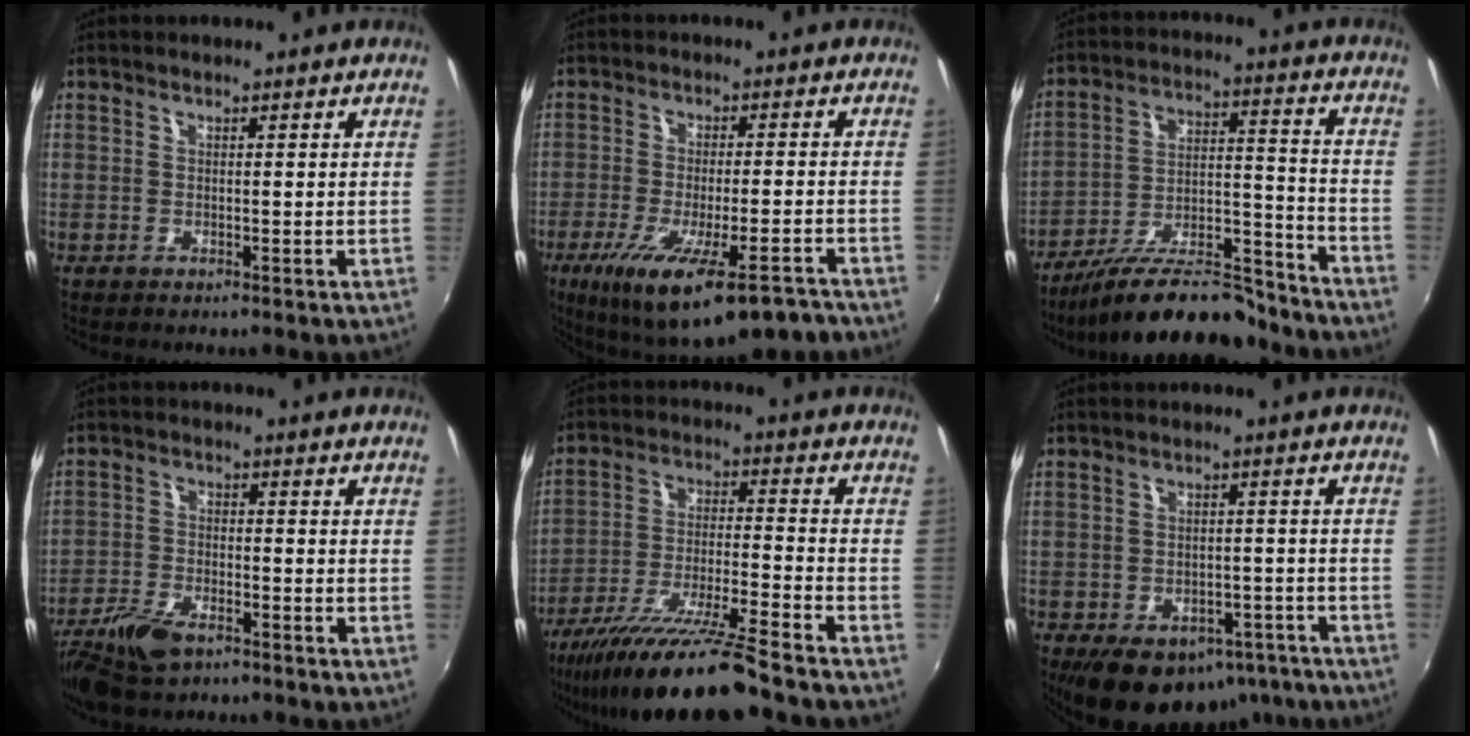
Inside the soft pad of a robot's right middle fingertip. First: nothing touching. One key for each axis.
{"total": 18.5, "fx": -12.0, "fy": 4.4, "fz": 13.4, "tx": -0.238, "ty": -0.062, "tz": -0.175}
{"total": 20.4, "fx": -17.2, "fy": 5.1, "fz": 9.6, "tx": -0.166, "ty": 0.002, "tz": -0.254}
{"total": 8.7, "fx": -6.1, "fy": 3.8, "fz": 4.9, "tx": -0.123, "ty": -0.015, "tz": -0.120}
{"total": 16.9, "fx": -14.1, "fy": -0.1, "fz": 9.4, "tx": -0.188, "ty": -0.032, "tz": -0.244}
{"total": 16.0, "fx": -10.5, "fy": 9.4, "fz": 7.6, "tx": -0.149, "ty": 0.006, "tz": -0.120}